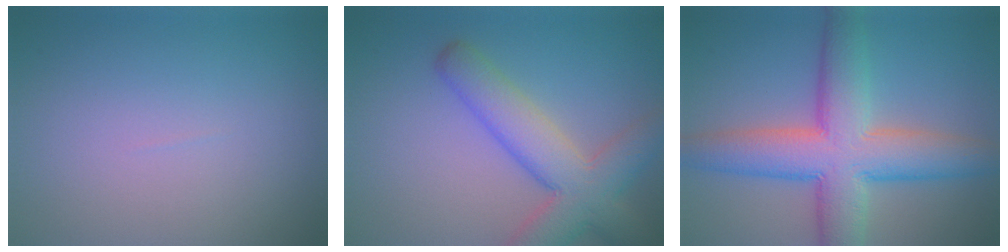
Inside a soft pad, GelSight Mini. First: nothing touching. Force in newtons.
{"total": 7.1, "press": 7.0, "slide": 0.4}
{"total": 9.8, "press": 9.8, "slide": 0.5}